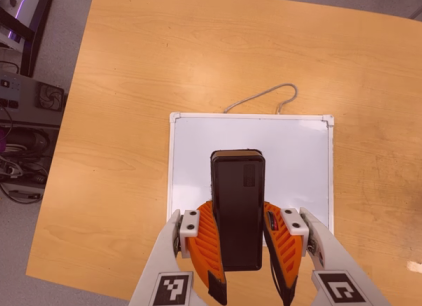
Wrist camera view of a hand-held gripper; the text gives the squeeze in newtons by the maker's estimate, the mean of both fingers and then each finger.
{"total": 9.3, "left": 8.1, "right": 10.6}